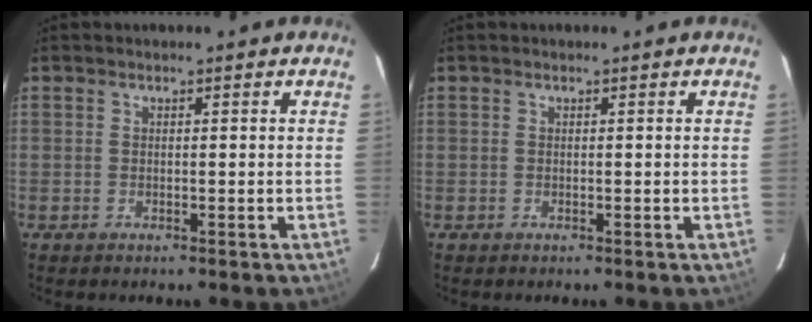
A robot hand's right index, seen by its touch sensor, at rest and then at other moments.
{"total": 0.0}